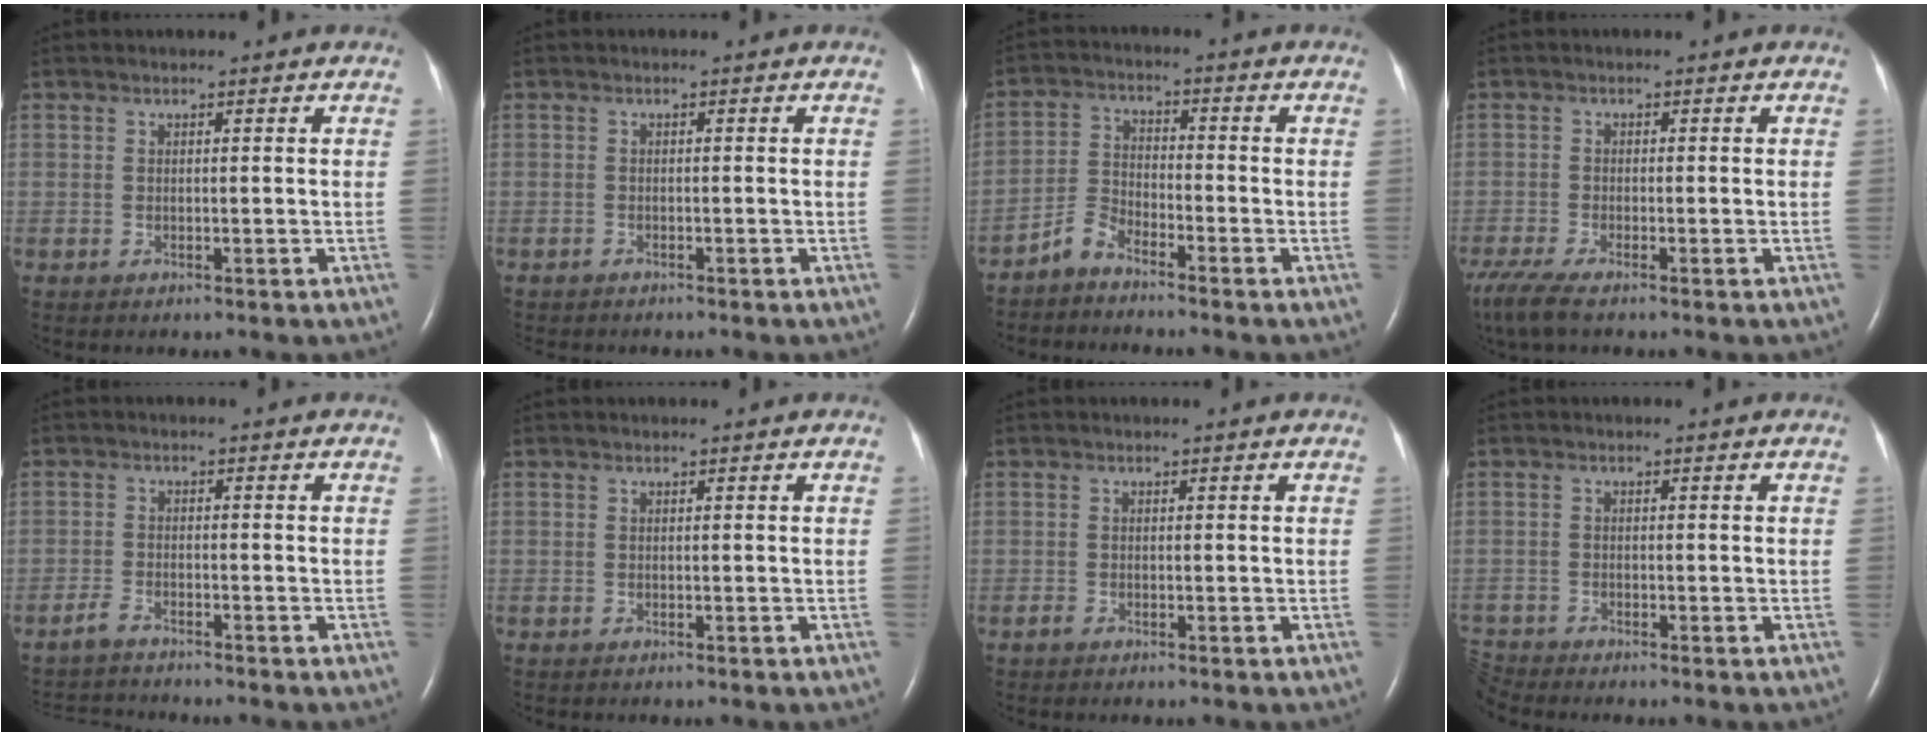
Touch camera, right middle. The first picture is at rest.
{"total": 1.9, "force": [-1.7, 0.6, 0.5], "torque": [-0.015, -0.002, -0.021]}
{"total": 3.9, "force": [-3.6, 0.9, 1.2], "torque": [-0.028, -0.009, -0.074]}
{"total": 5.9, "force": [-4.5, 0.7, 3.7], "torque": [-0.080, -0.019, -0.084]}
{"total": 4.1, "force": [-4.0, 0.0, 0.8], "torque": [-0.018, -0.017, -0.069]}
{"total": 0.0}
{"total": 0.6, "force": [-0.5, 0.2, 0.2], "torque": [-0.010, -0.001, -0.010]}
{"total": 2.0, "force": [-1.9, -0.5, -0.2], "torque": [-0.005, -0.015, -0.038]}